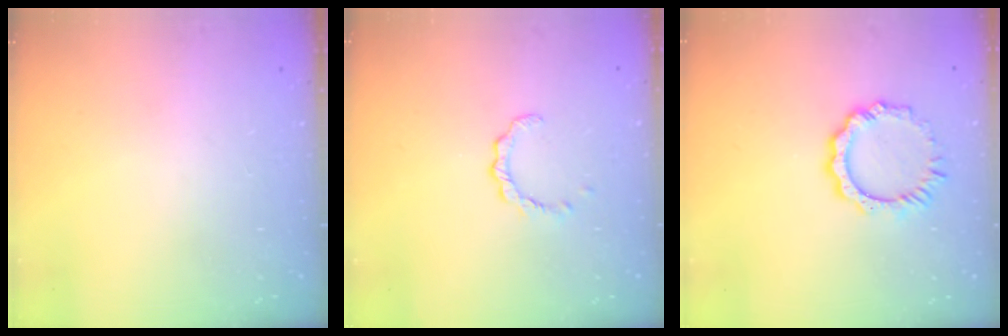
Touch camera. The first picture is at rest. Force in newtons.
{"total": 2.6, "press": 2.5, "slide": 0.3}
{"total": 8.1, "press": 8.1, "slide": 0.7}